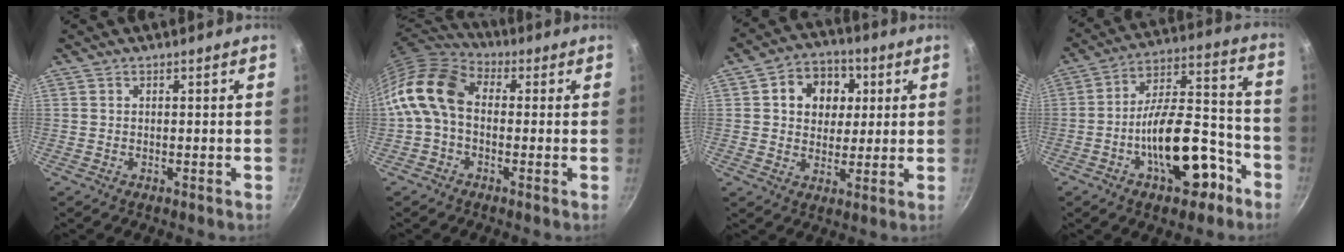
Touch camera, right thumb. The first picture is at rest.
{"total": 12.9, "force": [-0.2, 9.1, 9.2], "torque": [-0.164, 0.032, -0.025]}
{"total": 11.0, "force": [3.0, 9.0, 5.7], "torque": [-0.053, 0.001, 0.037]}
{"total": 18.1, "force": [-7.9, 8.5, 13.8], "torque": [-0.177, 0.080, -0.117]}